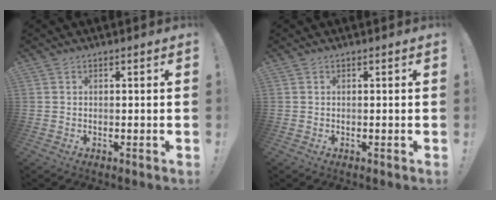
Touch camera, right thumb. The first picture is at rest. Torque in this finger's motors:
{"motor_torque": [0.00, 0.00, 0.00, 0.00, 0.00]}